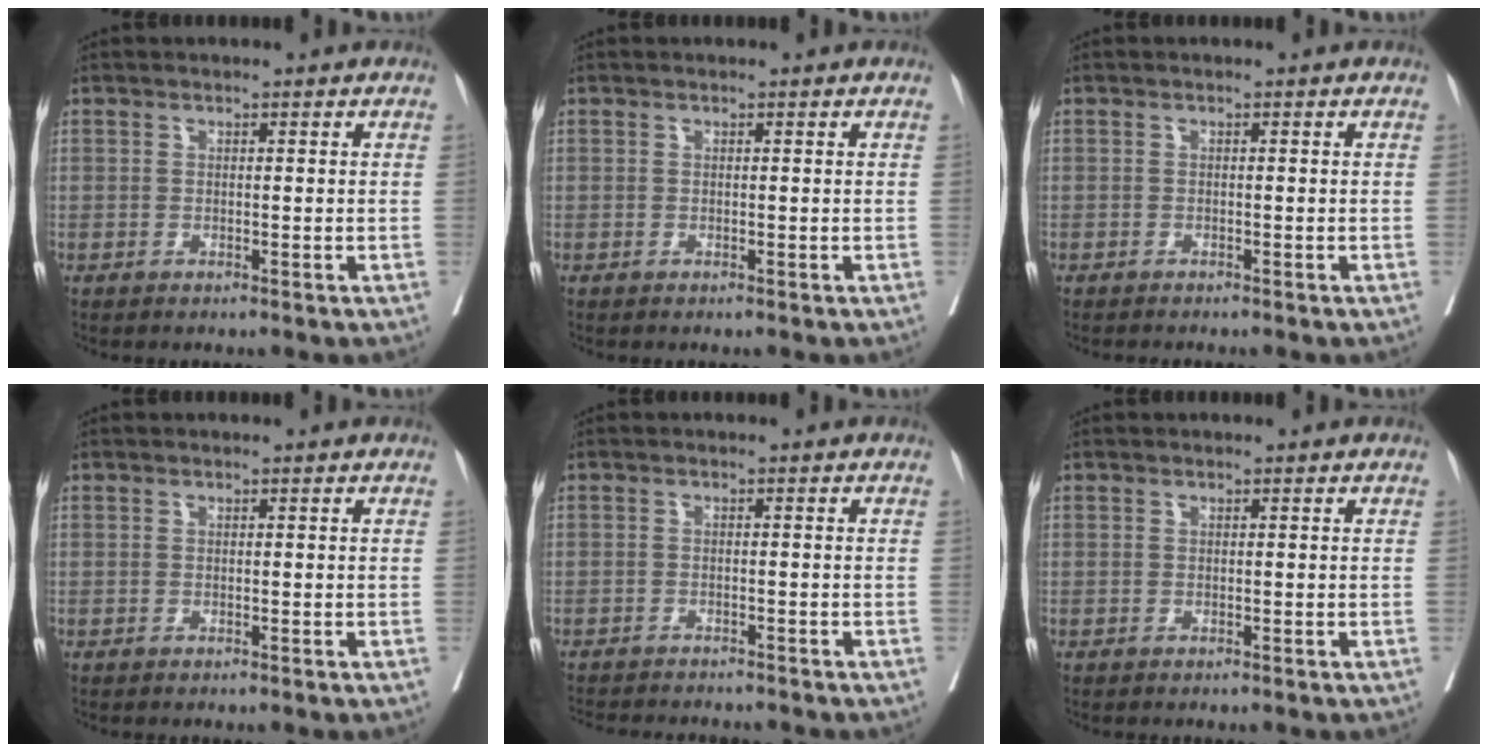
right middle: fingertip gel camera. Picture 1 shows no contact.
{"total": 0.0}
{"total": 1.5, "force": [-1.4, 0.0, 0.5], "torque": [-0.009, -0.002, -0.020]}
{"total": 0.0}
{"total": 9.1, "force": [-8.5, 1.4, 2.9], "torque": [-0.040, -0.009, -0.112]}
{"total": 0.0}